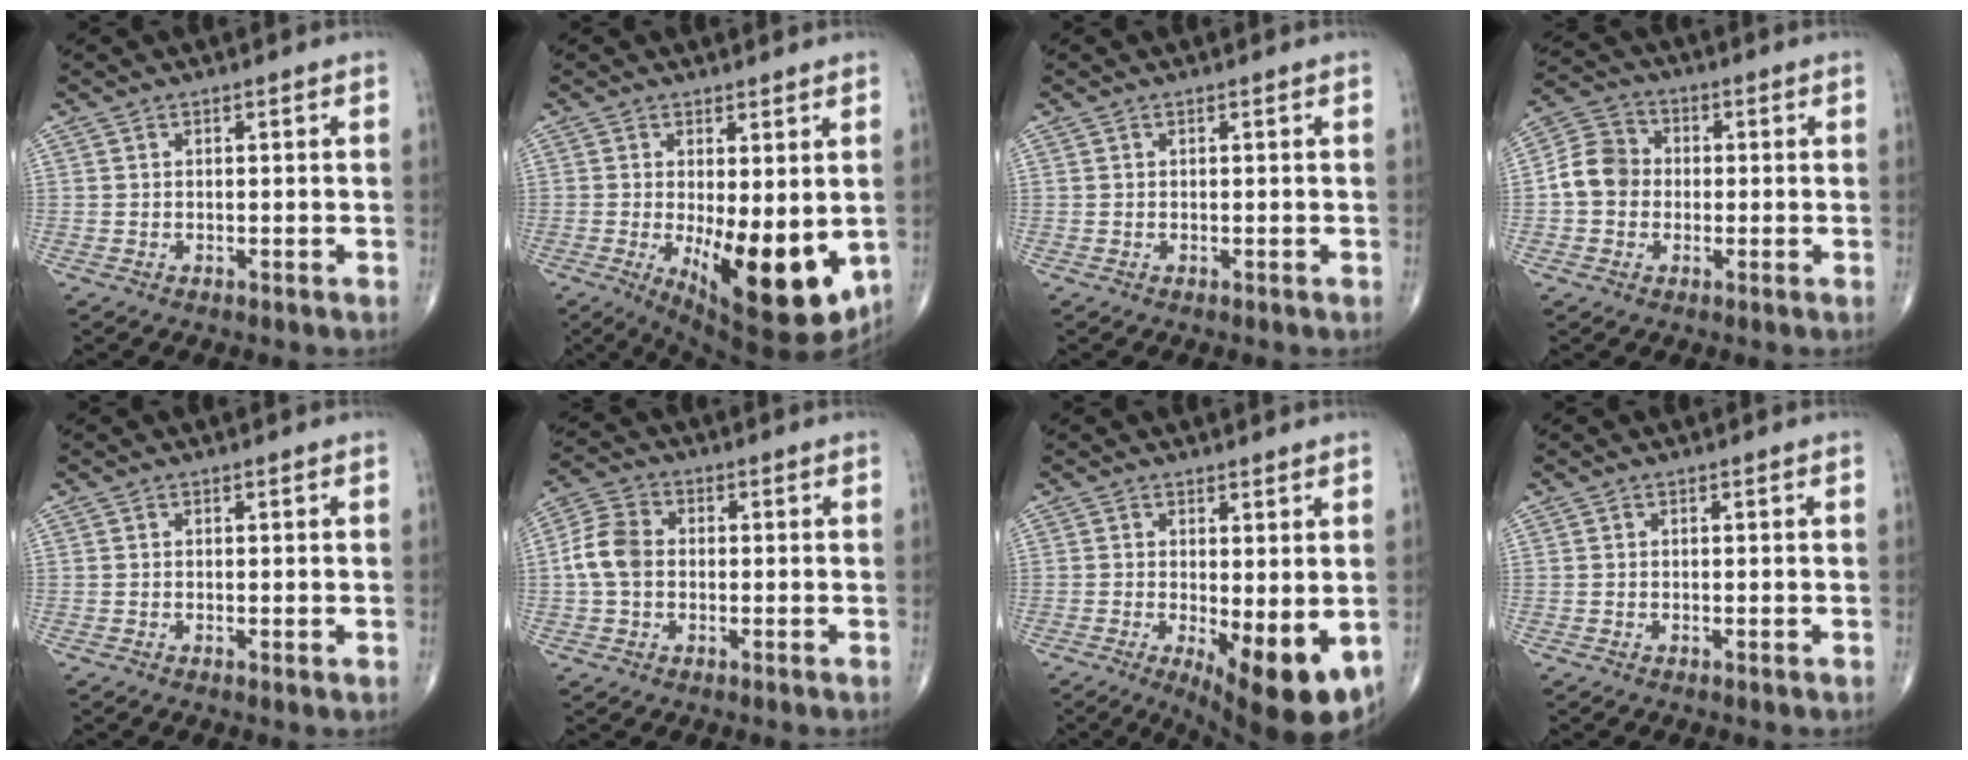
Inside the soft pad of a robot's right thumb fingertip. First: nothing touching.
{"total": 15.4, "force": [-2.4, 6.0, 14.0], "torque": [-0.197, -0.035, -0.014]}
{"total": 0.0}
{"total": 7.9, "force": [-0.6, 6.9, 3.8], "torque": [-0.056, 0.026, -0.025]}
{"total": 0.6, "force": [0.0, 0.1, 0.6], "torque": [-0.013, -0.004, -0.002]}
{"total": 7.1, "force": [-0.3, 5.3, 4.7], "torque": [-0.094, 0.018, -0.014]}
{"total": 11.2, "force": [-2.6, 3.8, 10.2], "torque": [-0.138, -0.025, -0.026]}
{"total": 0.0}